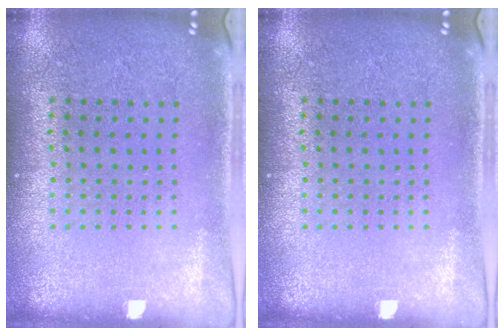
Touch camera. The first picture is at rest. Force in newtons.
{"total": 0.0}